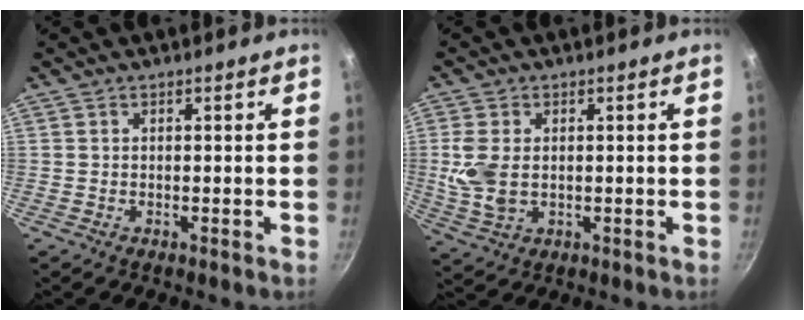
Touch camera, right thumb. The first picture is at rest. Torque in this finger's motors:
{"motor_torque": [0.44, 1.57, 1.18, 0.14, 0.11]}